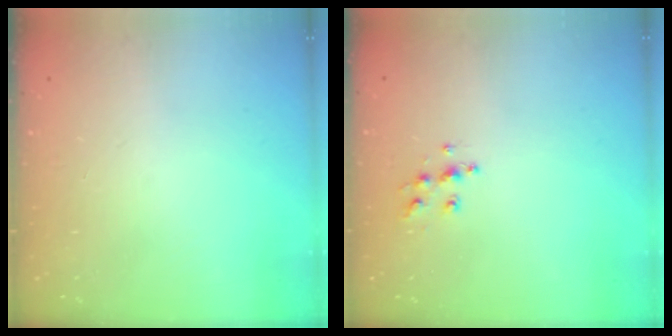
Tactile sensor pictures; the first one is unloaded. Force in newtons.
{"total": 6.6, "press": 6.5, "slide": 0.3}